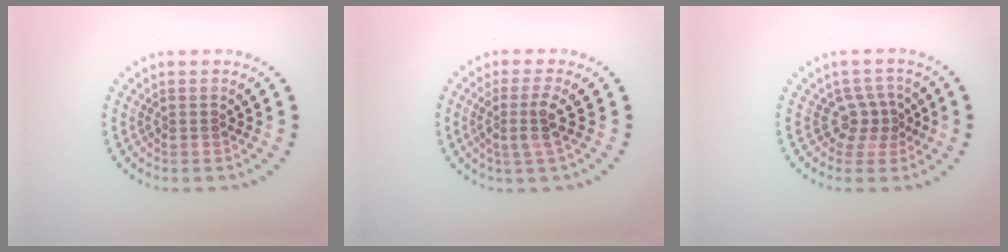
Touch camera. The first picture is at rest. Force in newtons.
{"total": 2.6, "press": 2.0, "slide": 1.7}
{"total": 2.6, "press": 1.8, "slide": 1.8}